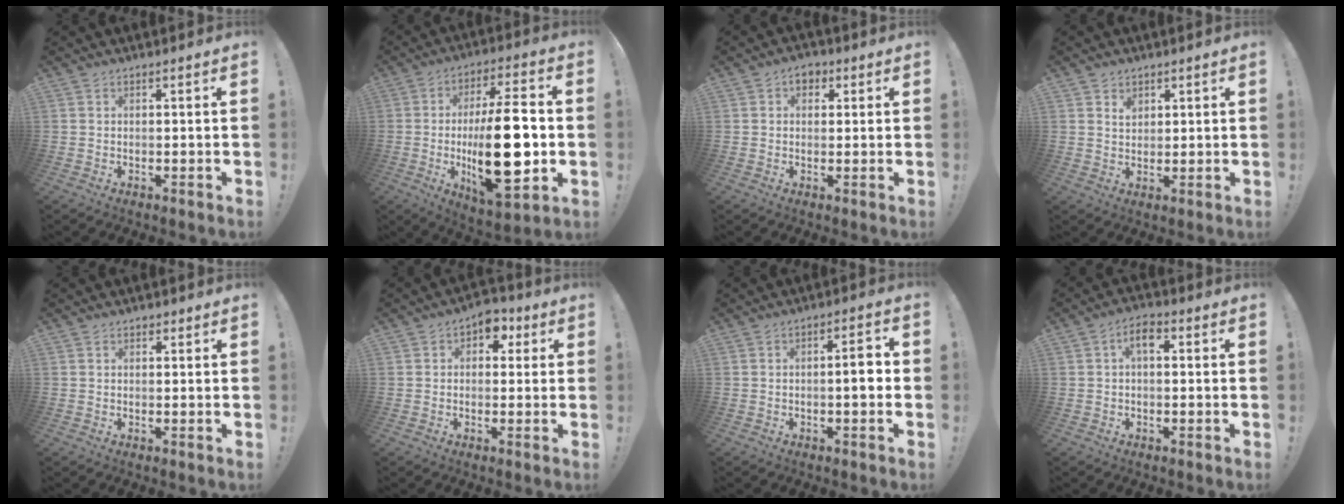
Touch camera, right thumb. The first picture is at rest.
{"total": 24.4, "force": [-2.1, 9.2, 22.5], "torque": [-0.381, -0.007, -0.029]}
{"total": 4.0, "force": [1.5, 2.9, 2.2], "torque": [-0.024, 0.002, 0.025]}
{"total": 3.1, "force": [2.2, 2.1, 0.6], "torque": [0.005, -0.013, 0.037]}
{"total": 0.8, "force": [0.5, 0.7, 0.2], "torque": [-0.001, -0.001, 0.008]}
{"total": 5.3, "force": [1.2, 4.1, 3.1], "torque": [-0.033, 0.000, 0.019]}
{"total": 5.1, "force": [-0.6, 1.2, 4.9], "torque": [-0.070, 0.006, -0.014]}
{"total": 4.8, "force": [0.6, 2.4, 4.1], "torque": [-0.063, 0.007, 0.007]}